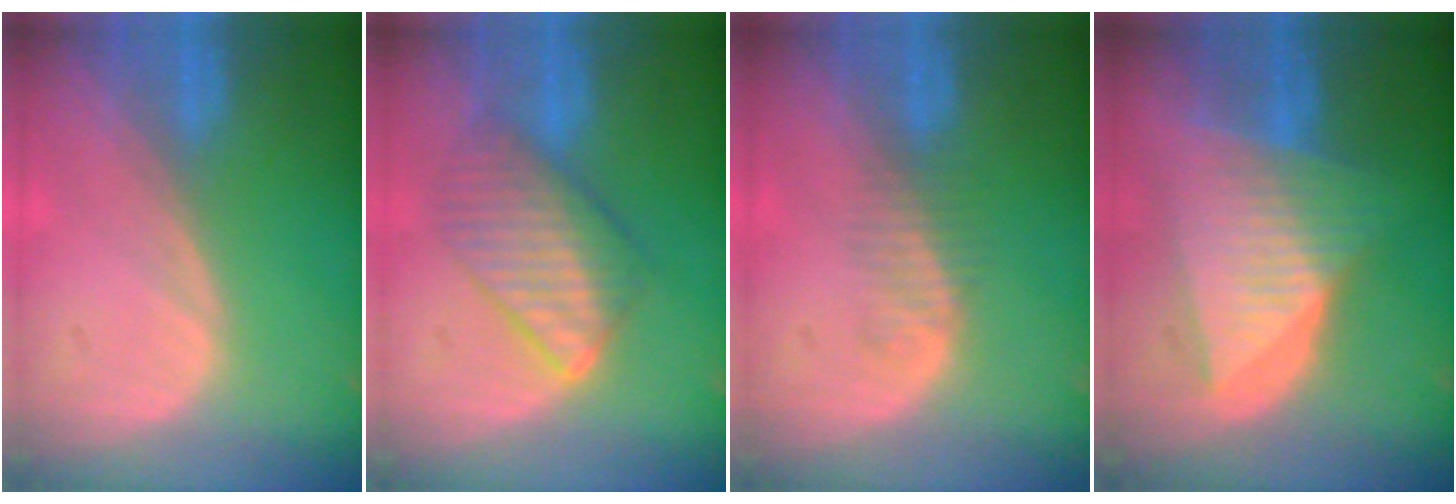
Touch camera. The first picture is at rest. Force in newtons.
{"total": 7.1, "press": 7.1, "slide": 0.3}
{"total": 2.2, "press": 2.0, "slide": 0.9}
{"total": 10.0, "press": 9.9, "slide": 0.7}